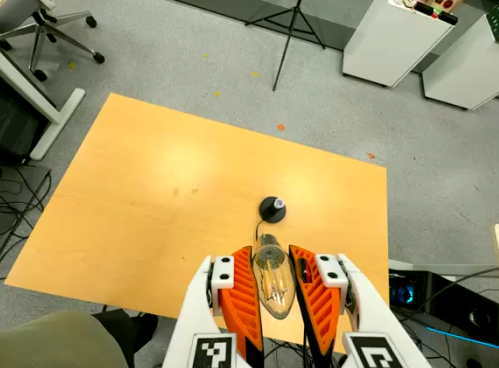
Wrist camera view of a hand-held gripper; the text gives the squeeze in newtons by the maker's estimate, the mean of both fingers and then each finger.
{"total": 18.6, "left": 20.1, "right": 17.2}